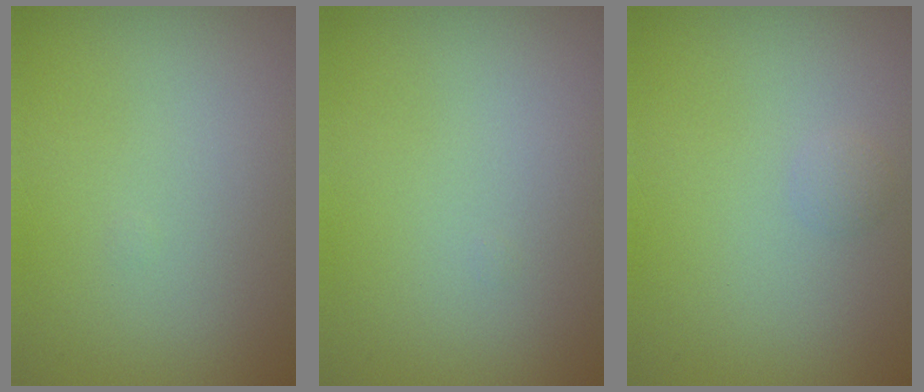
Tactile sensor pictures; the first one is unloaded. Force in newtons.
{"total": 0.0}
{"total": 0.7, "press": 0.7, "slide": 0.0}